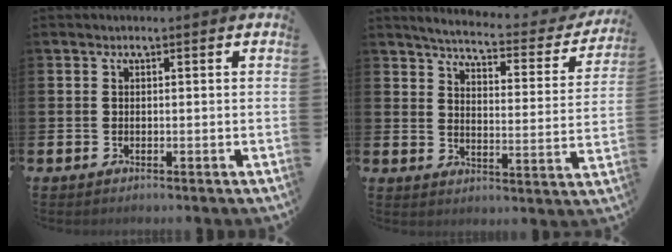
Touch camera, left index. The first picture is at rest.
{"total": 4.7, "force": [4.4, 0.6, 1.6], "torque": [-0.046, -0.039, 0.065]}